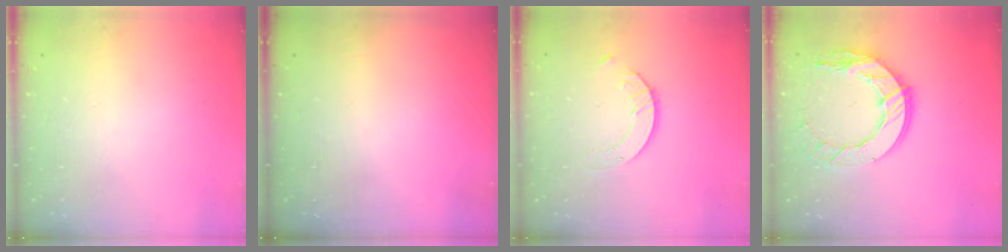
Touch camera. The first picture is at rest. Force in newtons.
{"total": 0.0}
{"total": 2.1, "press": 2.1, "slide": 0.2}
{"total": 14.3, "press": 14.2, "slide": 1.4}